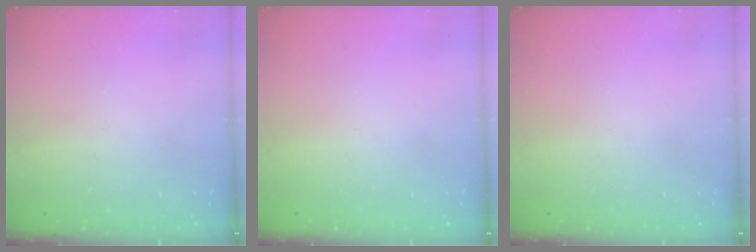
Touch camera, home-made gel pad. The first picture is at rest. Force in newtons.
{"total": 0.0}
{"total": 0.0}